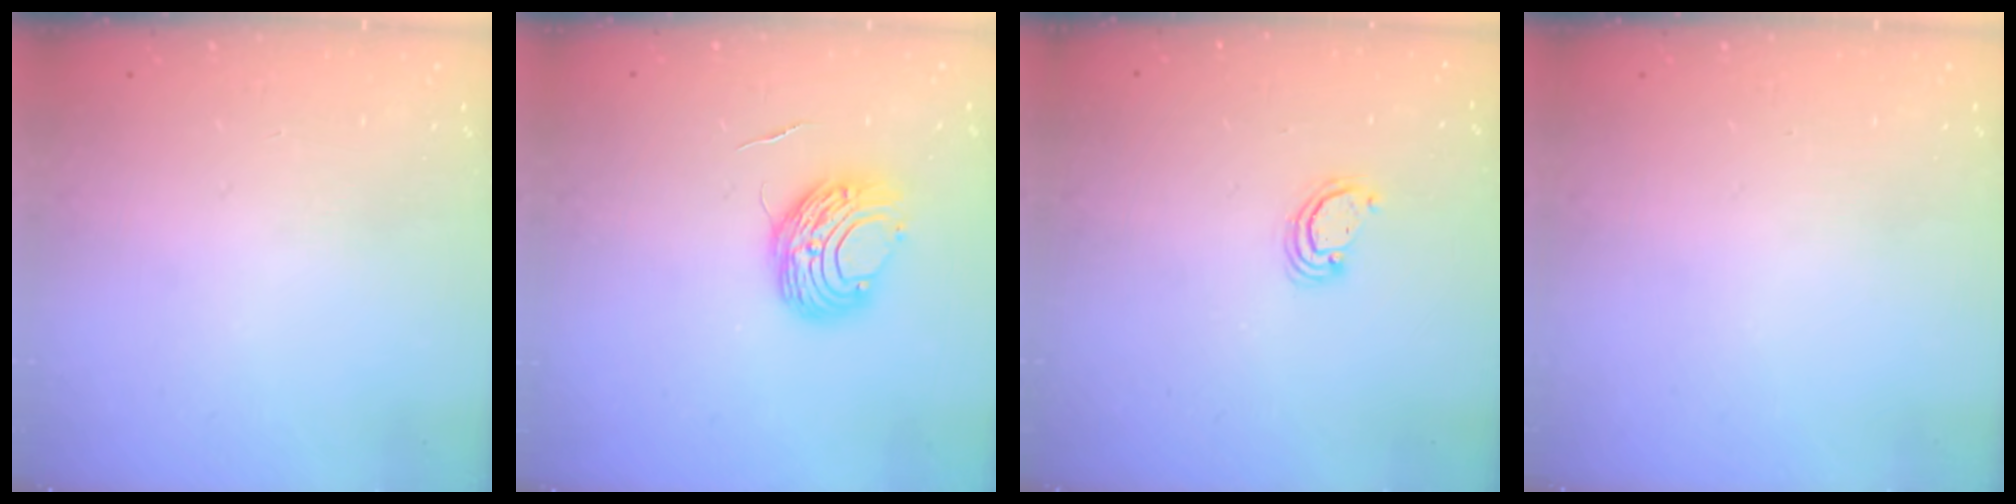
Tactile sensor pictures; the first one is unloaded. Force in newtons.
{"total": 9.4, "press": 9.3, "slide": 0.6}
{"total": 2.3, "press": 2.3, "slide": 0.3}
{"total": 0.0}